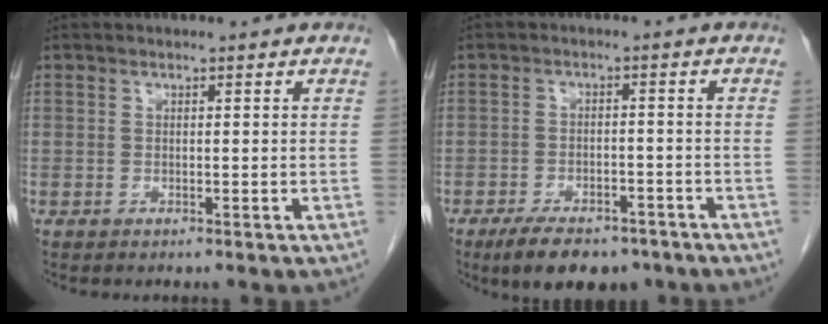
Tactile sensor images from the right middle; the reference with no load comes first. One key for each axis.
{"total": 9.3, "fx": -6.9, "fy": 3.9, "fz": 4.8, "tx": -0.077, "ty": -0.004, "tz": -0.105}